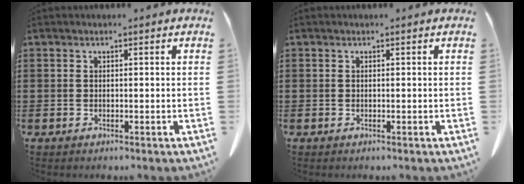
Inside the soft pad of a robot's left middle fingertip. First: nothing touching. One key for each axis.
{"total": 0.0}